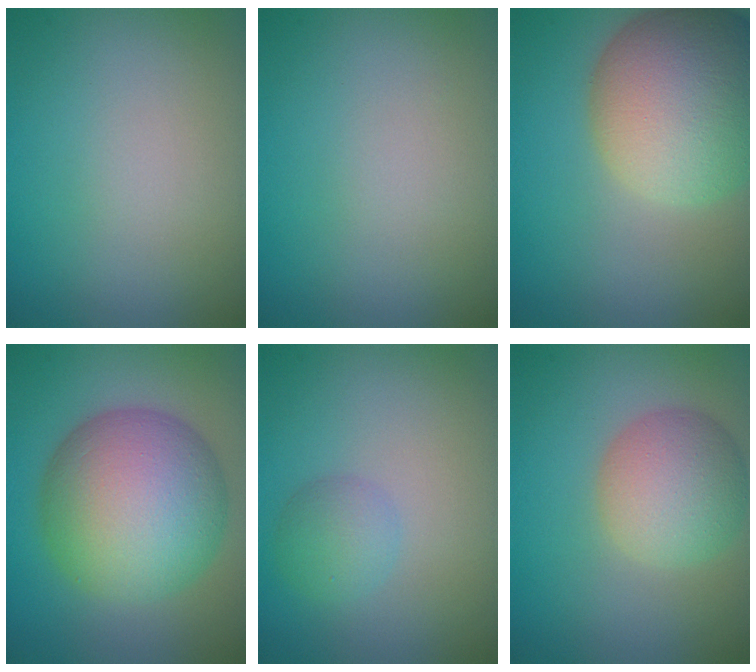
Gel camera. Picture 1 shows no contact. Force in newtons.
{"total": 0.0}
{"total": 12.5, "press": 12.5, "slide": 0.8}
{"total": 11.3, "press": 11.3, "slide": 0.4}
{"total": 2.1, "press": 2.1, "slide": 0.1}
{"total": 4.8, "press": 4.8, "slide": 0.1}